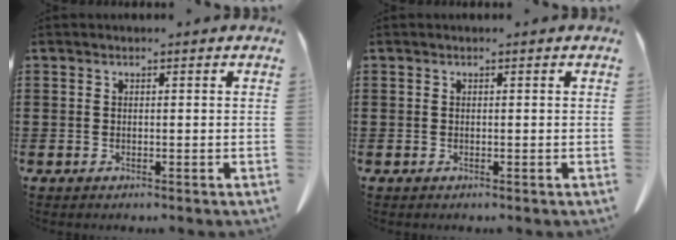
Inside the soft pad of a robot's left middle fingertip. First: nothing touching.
{"total": 0.0}